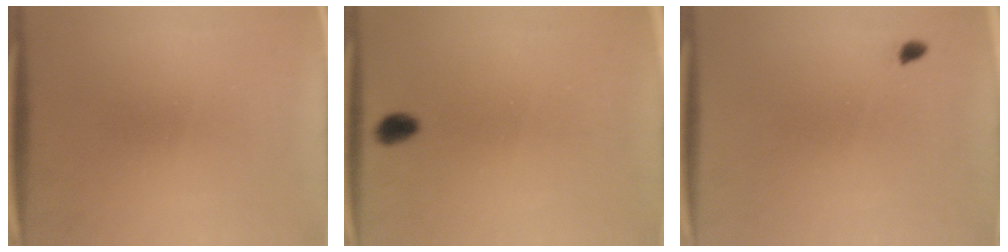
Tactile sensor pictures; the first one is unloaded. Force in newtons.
{"total": 2.1}
{"total": 0.9}